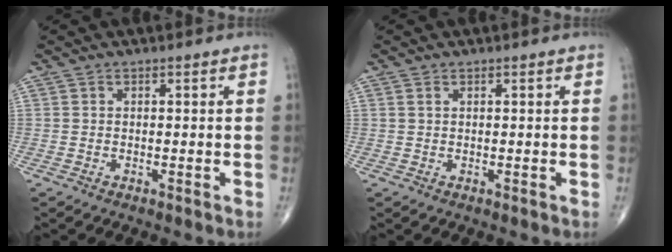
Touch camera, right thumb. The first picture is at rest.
{"total": 0.5, "force": [0.3, 0.3, 0.4], "torque": [-0.008, 0.004, 0.007]}